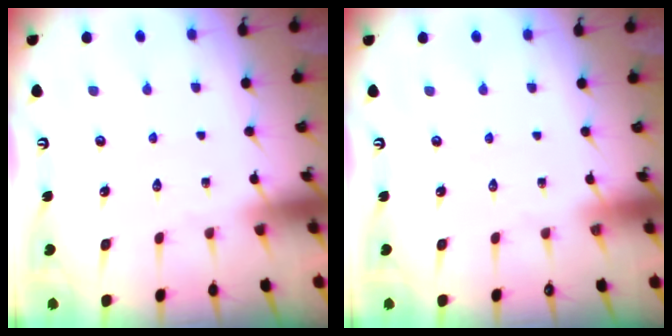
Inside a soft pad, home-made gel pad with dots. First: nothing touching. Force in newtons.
{"total": 0.0}